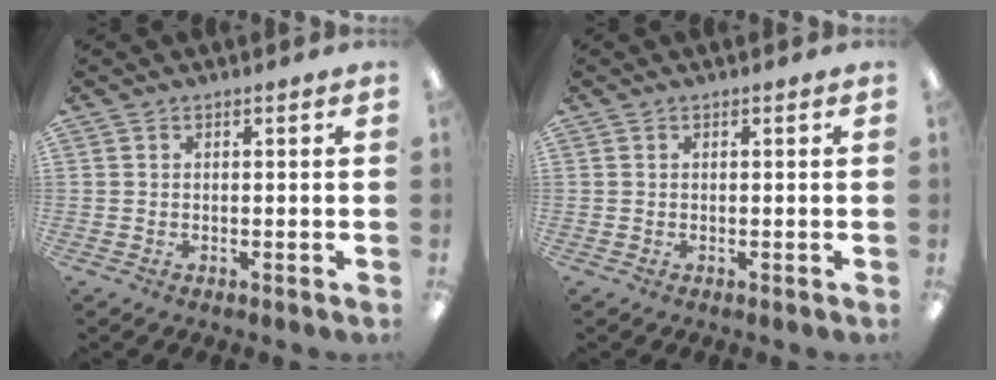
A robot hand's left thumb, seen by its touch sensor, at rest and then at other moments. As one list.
[{"total": 0.0}]